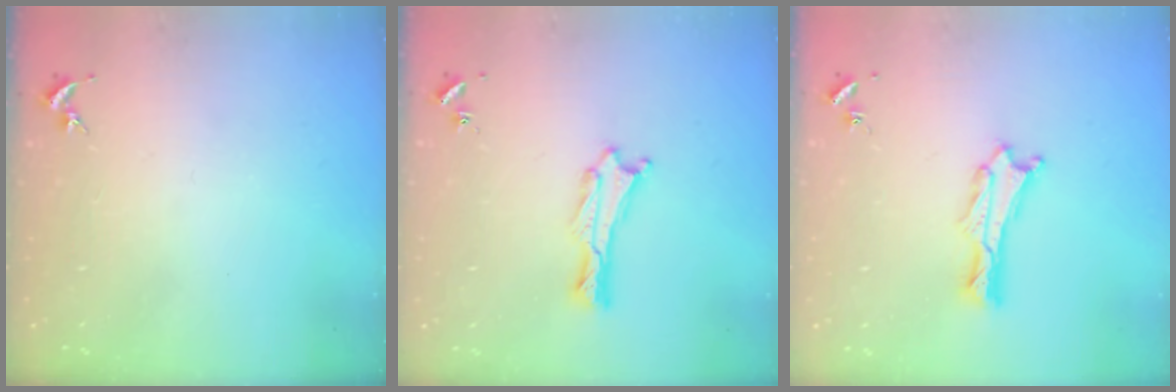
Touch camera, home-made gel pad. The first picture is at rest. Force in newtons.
{"total": 0.8, "press": 0.7, "slide": 0.2}
{"total": 0.9, "press": 0.9, "slide": 0.2}